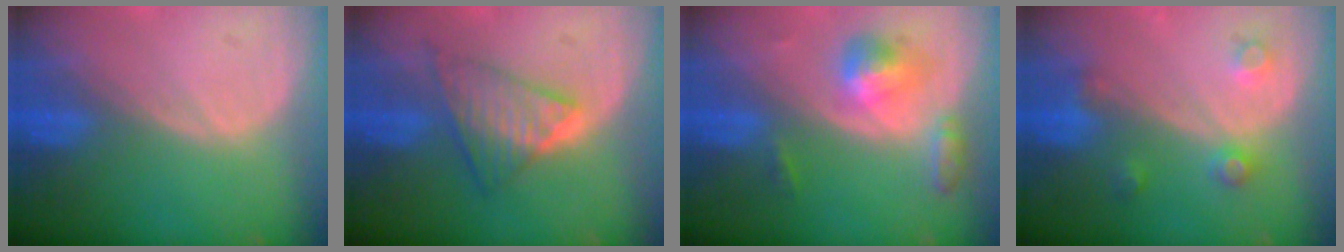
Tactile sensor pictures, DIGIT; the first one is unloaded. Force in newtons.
{"total": 6.1, "press": 6.0, "slide": 1.0}
{"total": 5.3, "press": 5.0, "slide": 1.7}
{"total": 3.6, "press": 3.3, "slide": 1.4}